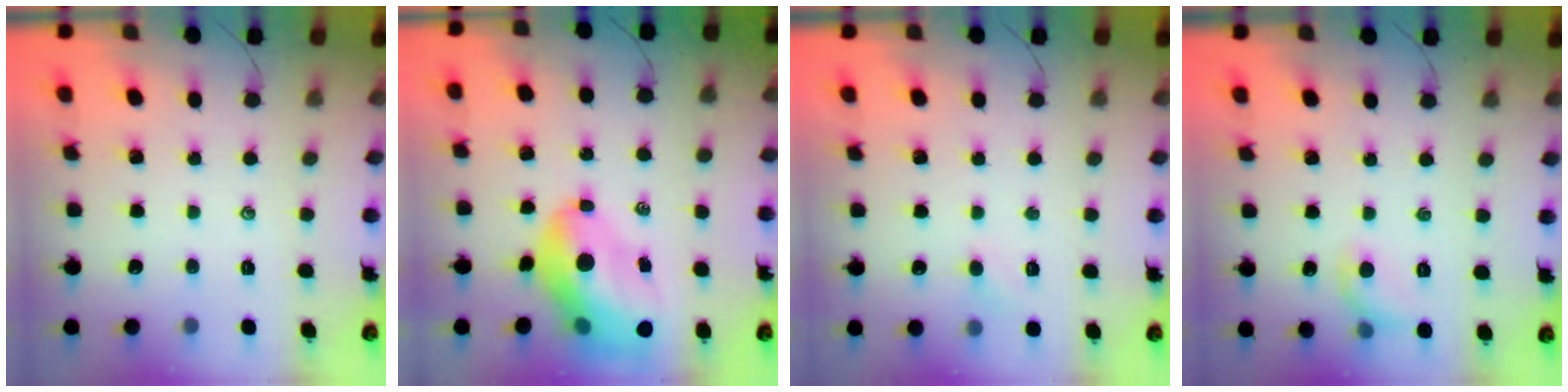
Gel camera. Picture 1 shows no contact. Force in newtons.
{"total": 15.3, "press": 14.6, "slide": 4.4}
{"total": 2.2, "press": 2.1, "slide": 0.6}
{"total": 6.6, "press": 6.5, "slide": 1.3}